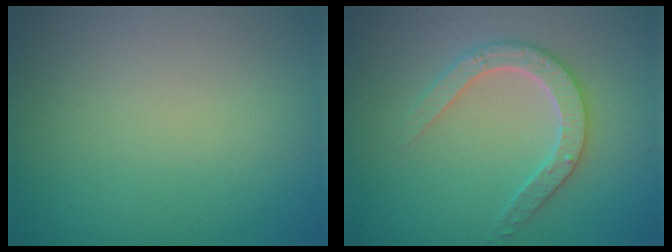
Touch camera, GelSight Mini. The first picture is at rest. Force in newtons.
{"total": 3.0, "press": 2.9, "slide": 0.6}